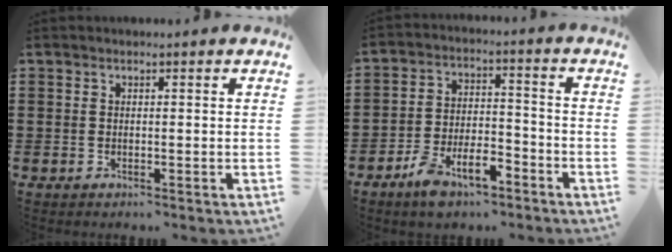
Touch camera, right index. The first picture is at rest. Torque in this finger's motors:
{"motor_torque": [1.10, -1.04, 0.22, 0.08]}